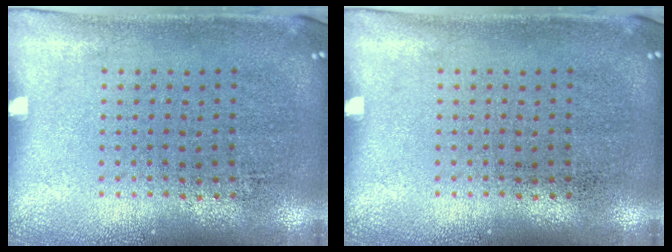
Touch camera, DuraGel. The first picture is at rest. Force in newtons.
{"total": 0.0}